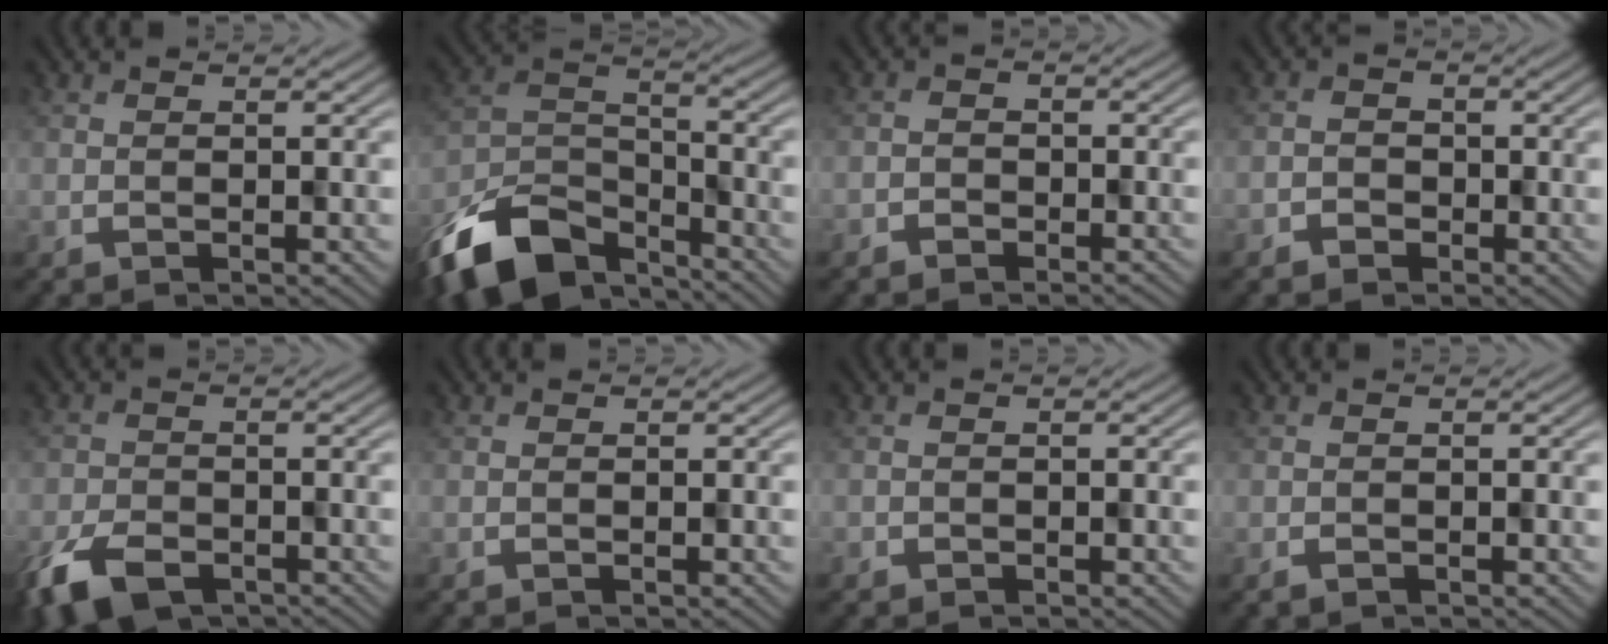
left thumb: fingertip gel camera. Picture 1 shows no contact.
{"total": 12.8, "force": [-9.7, 5.7, 5.9], "torque": [-0.128, -0.008, -0.181]}
{"total": 1.5, "force": [-1.2, 0.7, -0.4], "torque": [0.014, 0.001, -0.020]}
{"total": 1.6, "force": [-1.0, 1.1, -0.6], "torque": [0.019, 0.001, -0.018]}
{"total": 6.7, "force": [-4.6, 3.5, 3.6], "torque": [-0.066, -0.022, -0.078]}
{"total": 0.0}
{"total": 0.6, "force": [-0.2, 0.3, -0.5], "torque": [0.010, -0.005, -0.002]}
{"total": 0.8, "force": [-0.5, 0.6, -0.1], "torque": [0.002, -0.006, -0.005]}